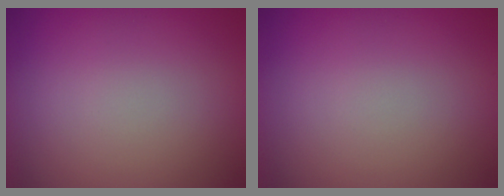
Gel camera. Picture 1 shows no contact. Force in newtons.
{"total": 0.0}